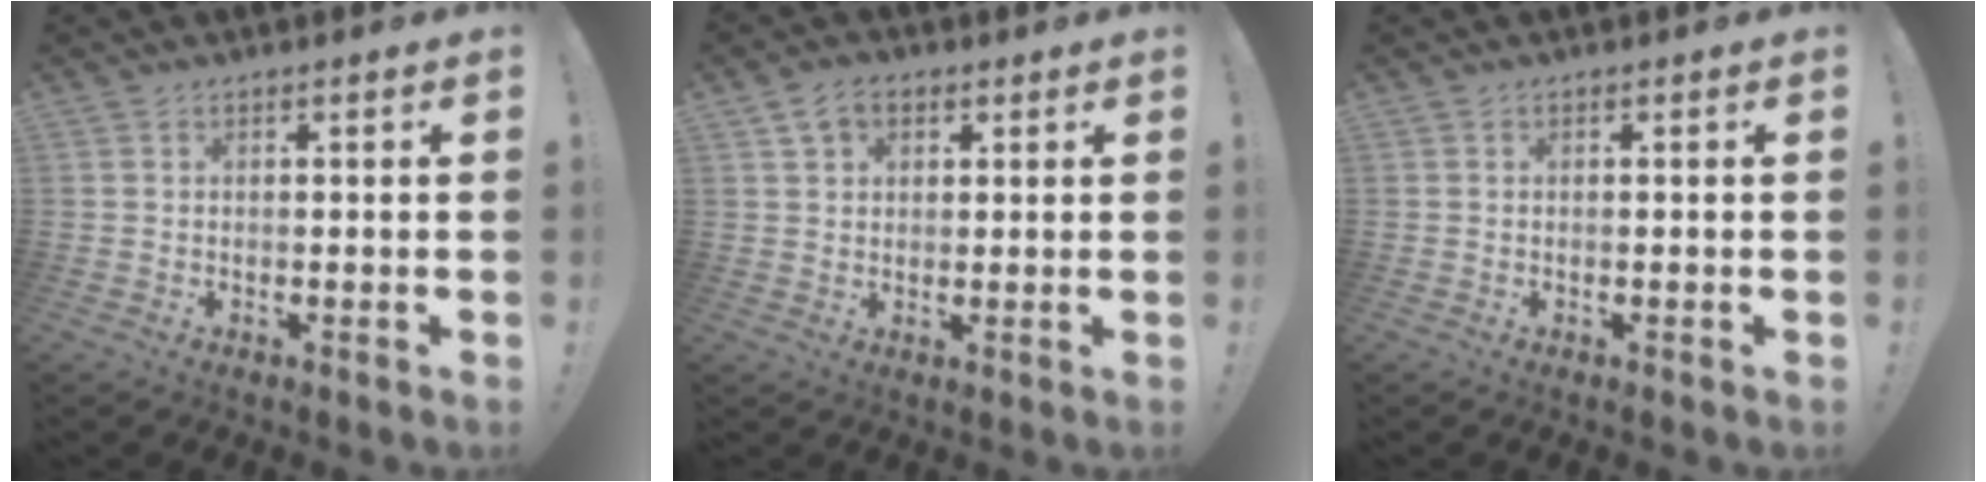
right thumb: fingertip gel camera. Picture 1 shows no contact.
{"total": 5.7, "force": [2.8, 4.1, 2.8], "torque": [-0.041, -0.004, 0.054]}
{"total": 0.0}